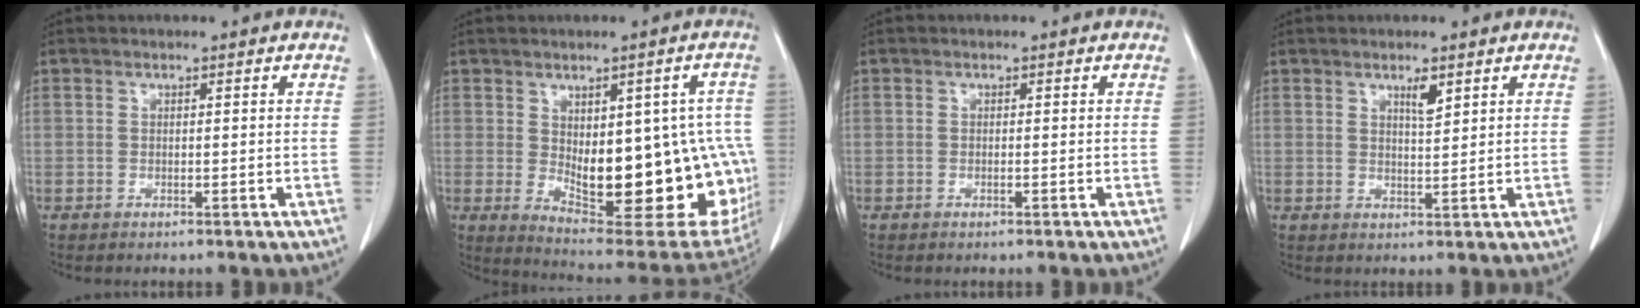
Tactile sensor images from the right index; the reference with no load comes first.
{"total": 21.9, "force": [-2.1, 8.9, 19.9], "torque": [-0.201, 0.005, 0.008]}
{"total": 0.0}
{"total": 2.5, "force": [1.5, 0.4, 1.9], "torque": [-0.035, -0.003, 0.028]}